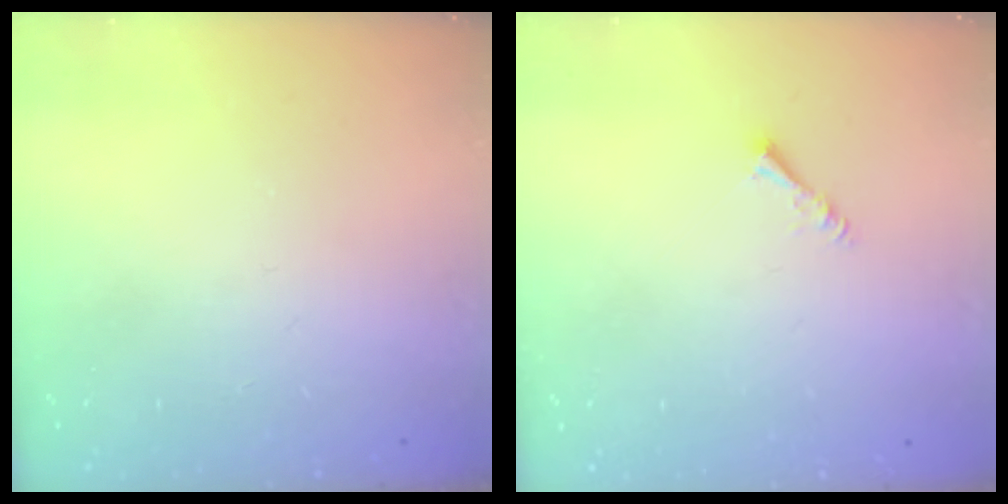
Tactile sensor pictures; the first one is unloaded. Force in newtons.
{"total": 1.6, "press": 1.6, "slide": 0.3}